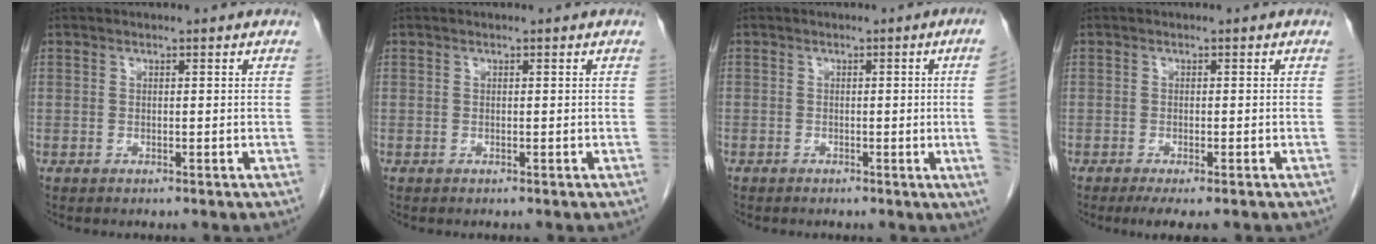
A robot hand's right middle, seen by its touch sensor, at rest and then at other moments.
{"total": 0.0}
{"total": 5.3, "force": [-0.5, -2.0, 4.9], "torque": [-0.047, -0.009, -0.007]}
{"total": 3.6, "force": [-2.5, 0.7, 2.4], "torque": [-0.032, -0.010, -0.036]}